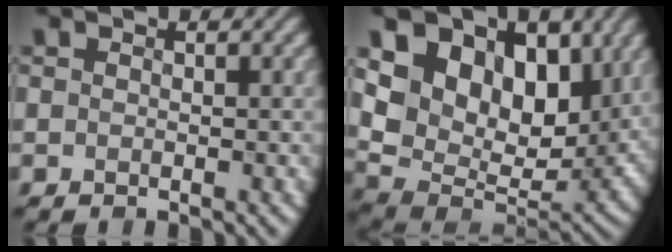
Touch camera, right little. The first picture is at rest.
{"total": 13.3, "force": [5.8, 8.5, 8.3], "torque": [-0.165, 0.007, 0.087]}